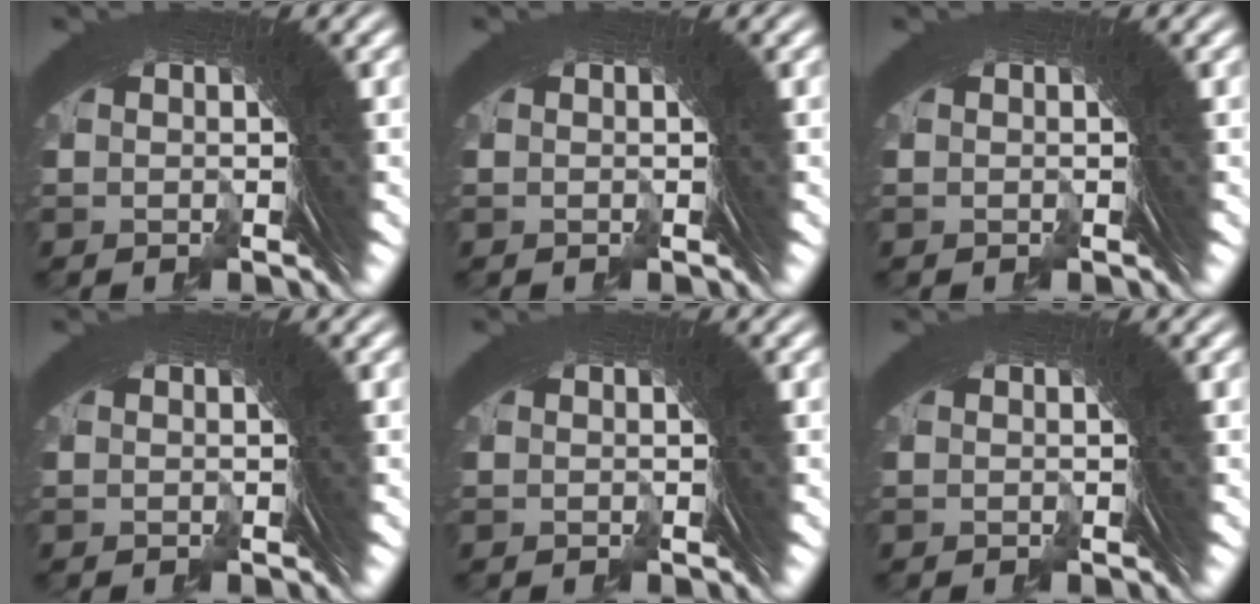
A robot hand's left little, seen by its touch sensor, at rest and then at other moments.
{"total": 0.0}
{"total": 0.0}
{"total": 0.0}
{"total": 0.0}
{"total": 0.0}